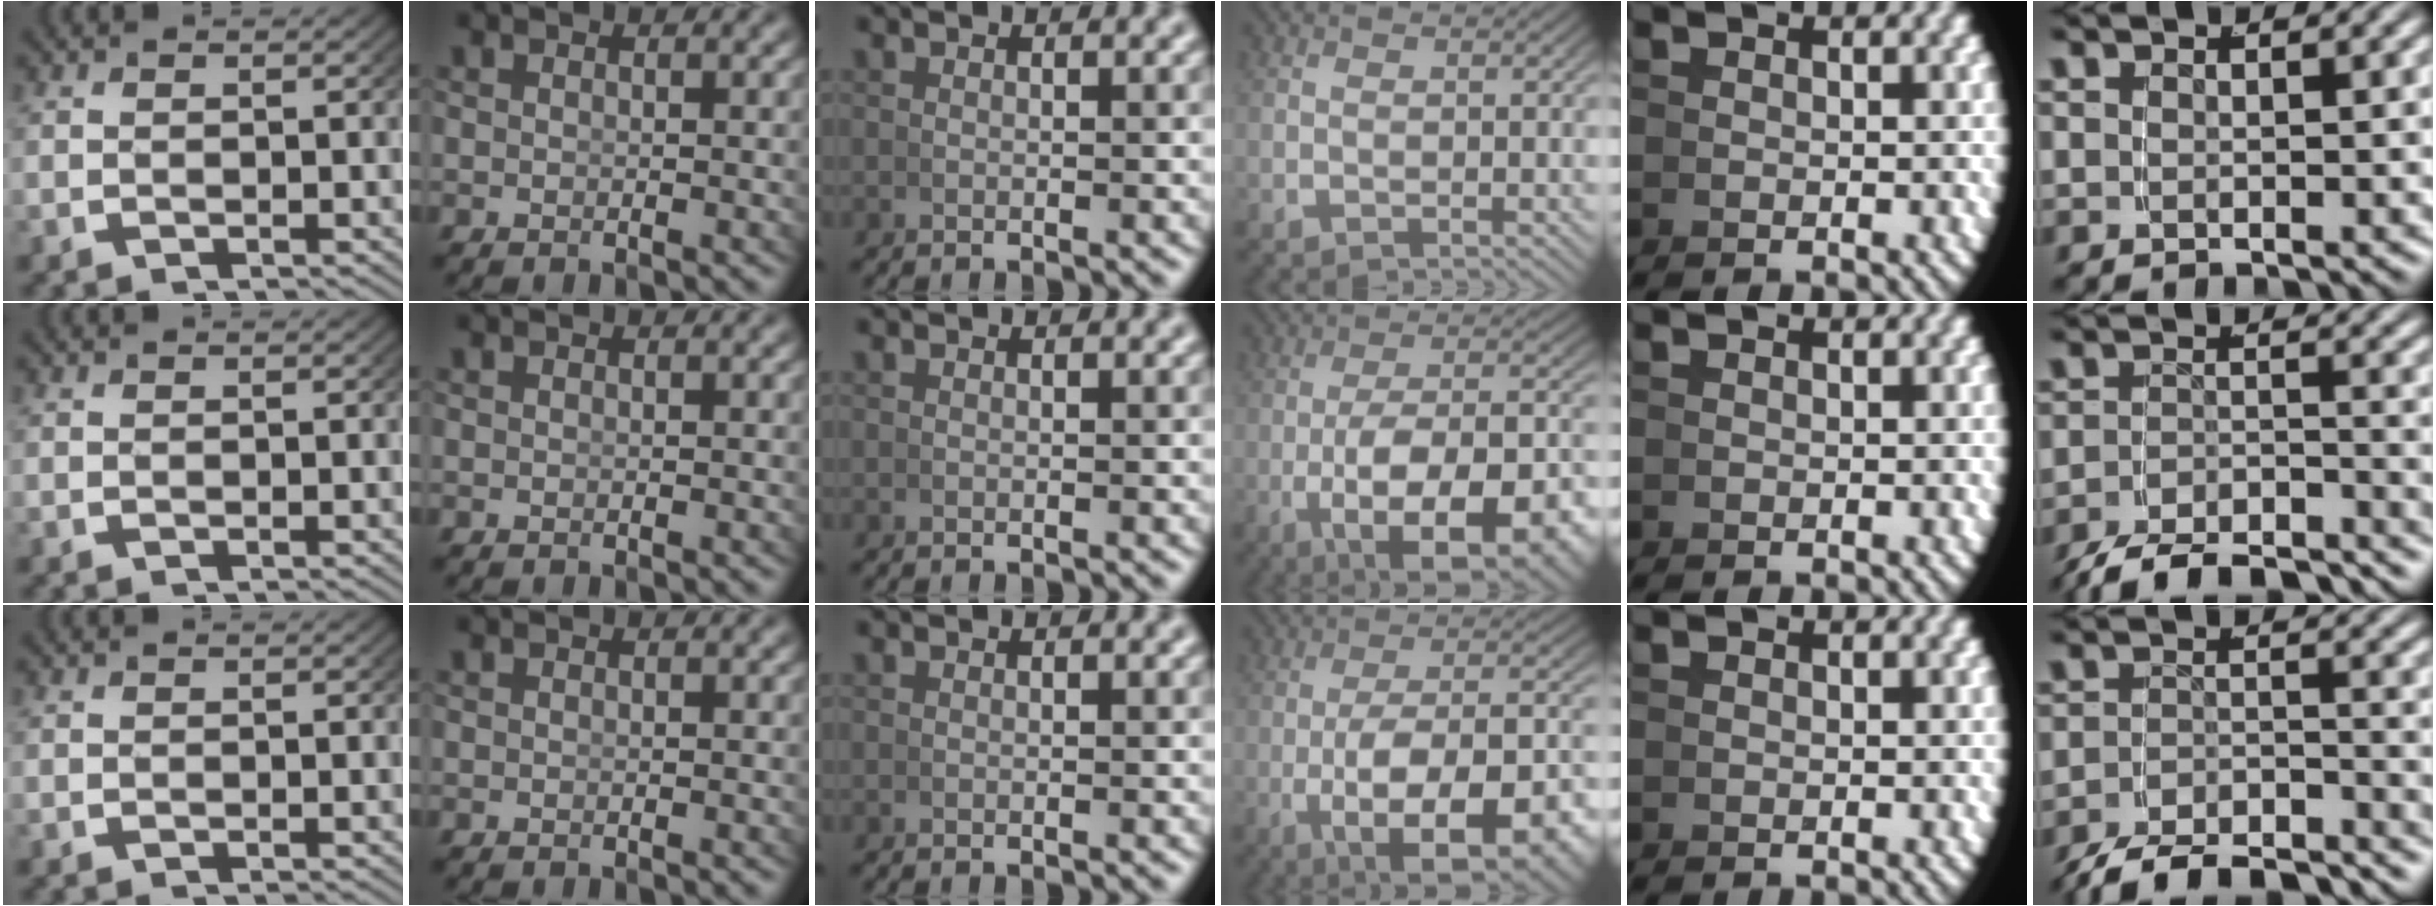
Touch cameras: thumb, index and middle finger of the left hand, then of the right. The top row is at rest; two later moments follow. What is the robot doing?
{"motion": "grasp_and_lifting", "object": "calculator"}